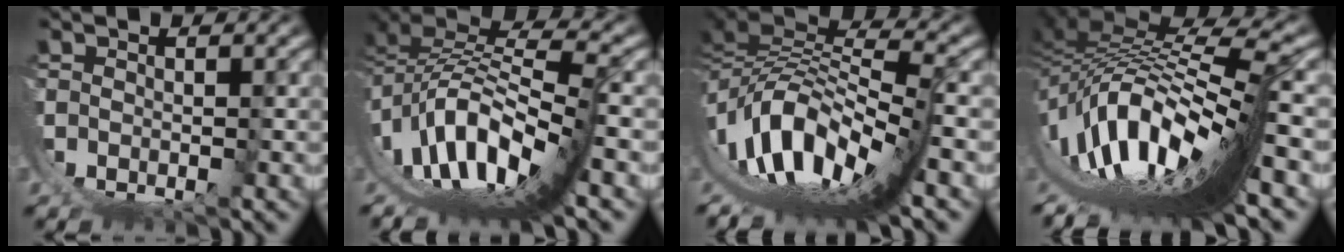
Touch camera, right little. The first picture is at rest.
{"total": 13.5, "force": [-1.4, 7.8, 10.9], "torque": [-0.198, -0.011, -0.011]}
{"total": 14.8, "force": [0.1, 8.4, 12.2], "torque": [-0.227, -0.022, 0.018]}
{"total": 16.6, "force": [-1.3, 7.6, 14.7], "torque": [-0.263, -0.006, -0.001]}